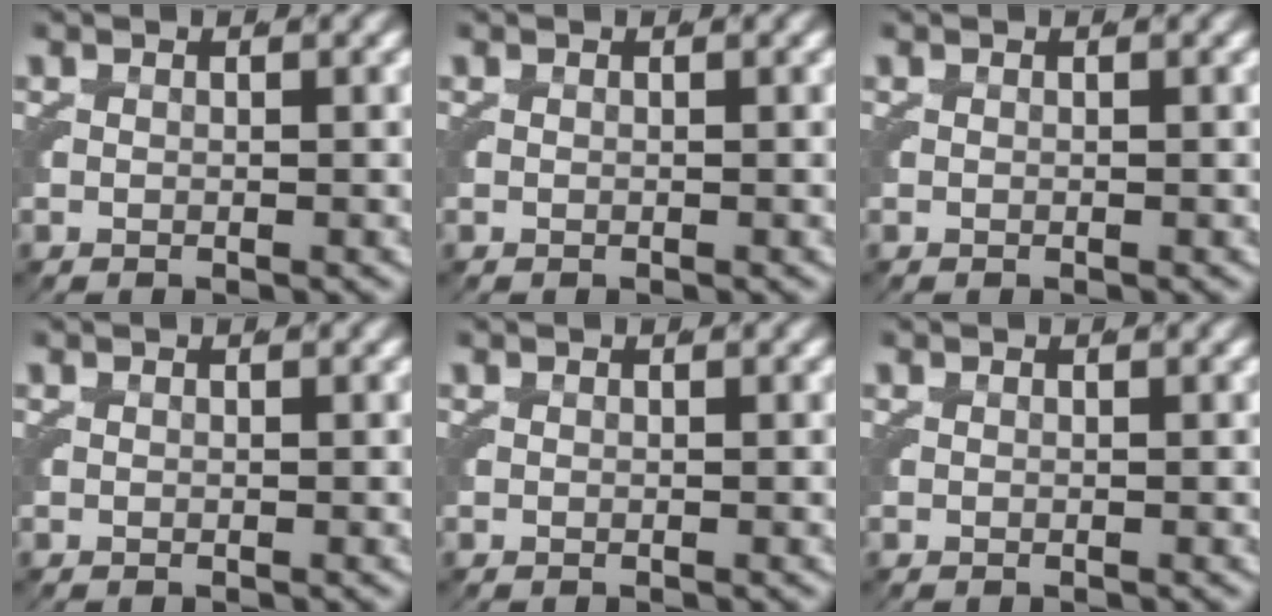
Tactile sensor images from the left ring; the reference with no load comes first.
{"total": 0.0}
{"total": 0.0}
{"total": 0.0}
{"total": 0.0}
{"total": 0.0}